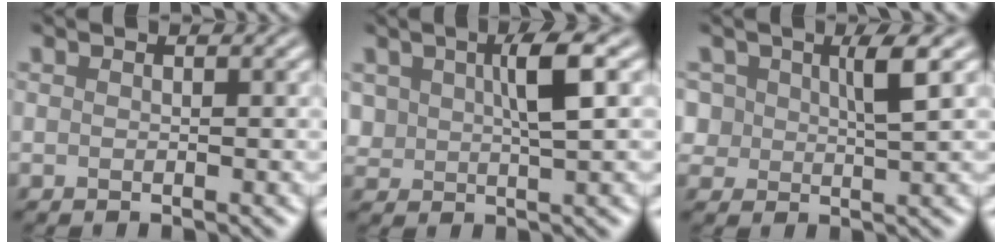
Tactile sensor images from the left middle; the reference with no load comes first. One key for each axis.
{"total": 4.1, "fx": 1.5, "fy": 1.7, "fz": 3.4, "tx": -0.070, "ty": 0.008, "tz": 0.028}
{"total": 3.3, "fx": 1.3, "fy": 1.8, "fz": 2.4, "tx": -0.043, "ty": 0.003, "tz": 0.024}